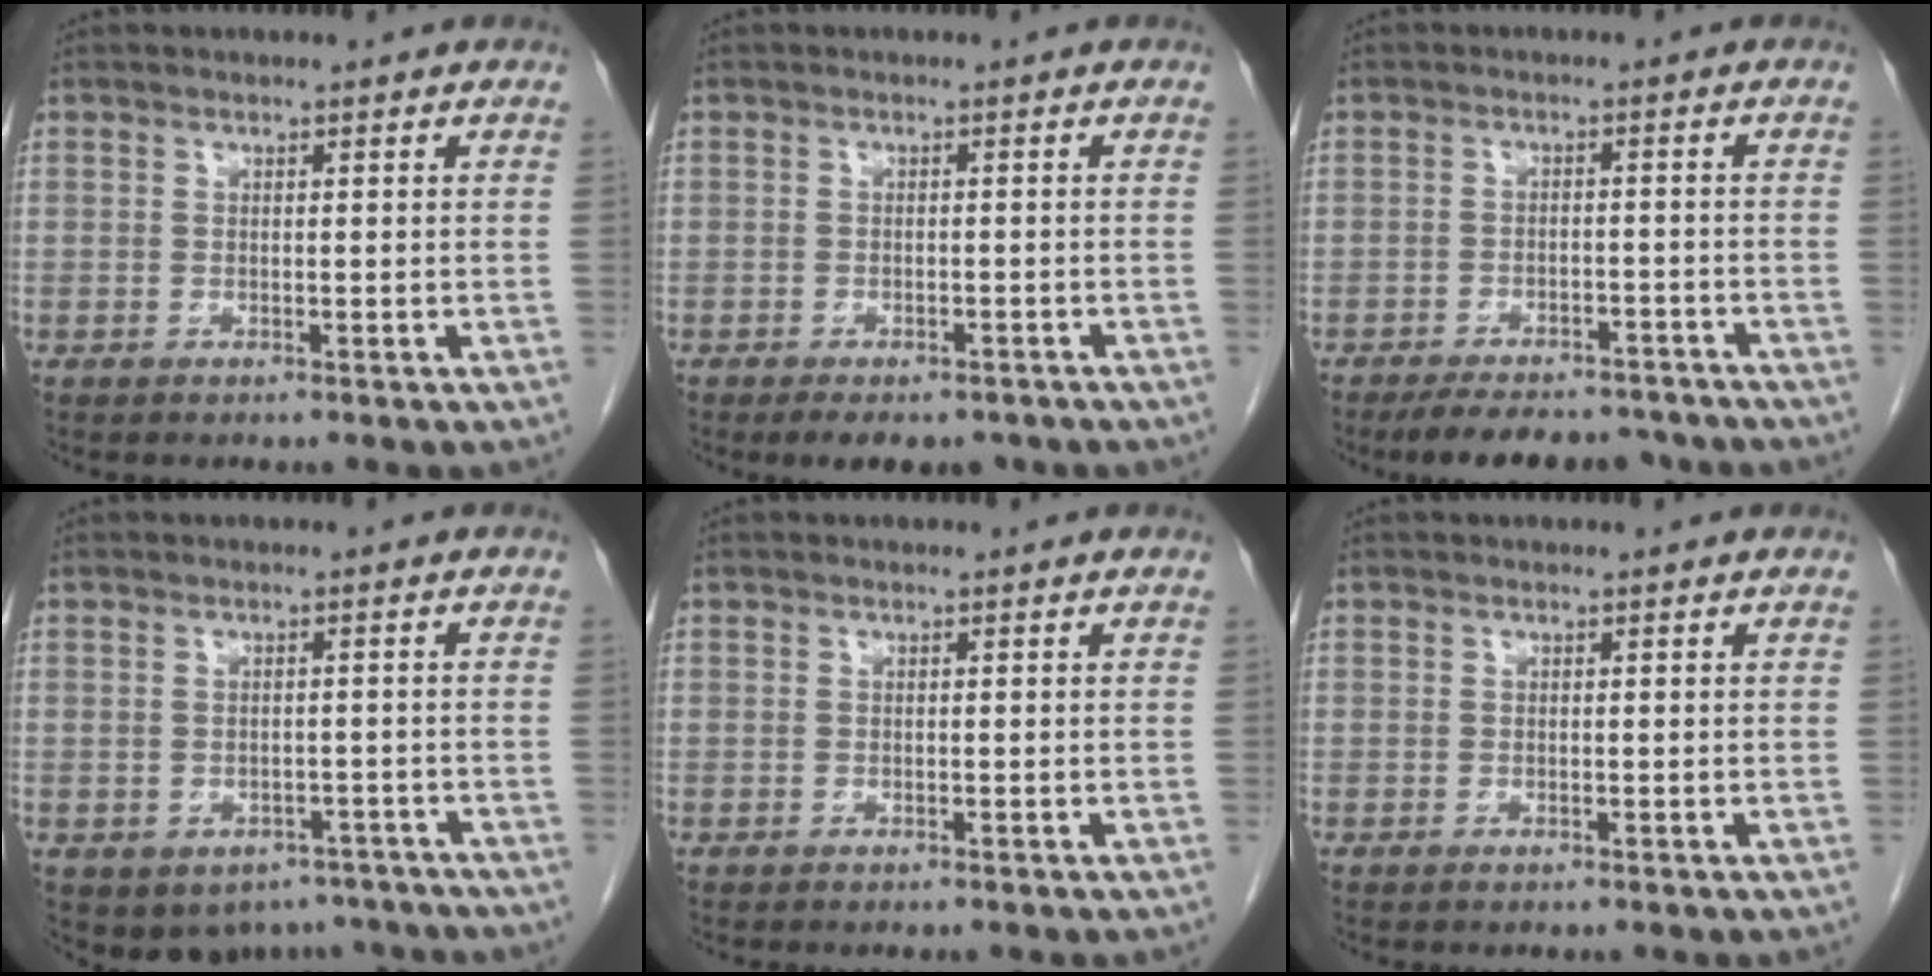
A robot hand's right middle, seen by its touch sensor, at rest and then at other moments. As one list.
[{"total": 6.7, "force": [-5.2, 3.1, 2.9], "torque": [-0.031, 0.000, -0.068]}, {"total": 11.1, "force": [-9.8, 3.6, 3.8], "torque": [-0.055, 0.003, -0.130]}, {"total": 7.3, "force": [-4.7, 5.3, 1.6], "torque": [-0.019, 0.012, -0.055]}, {"total": 0.0}, {"total": 0.0}]